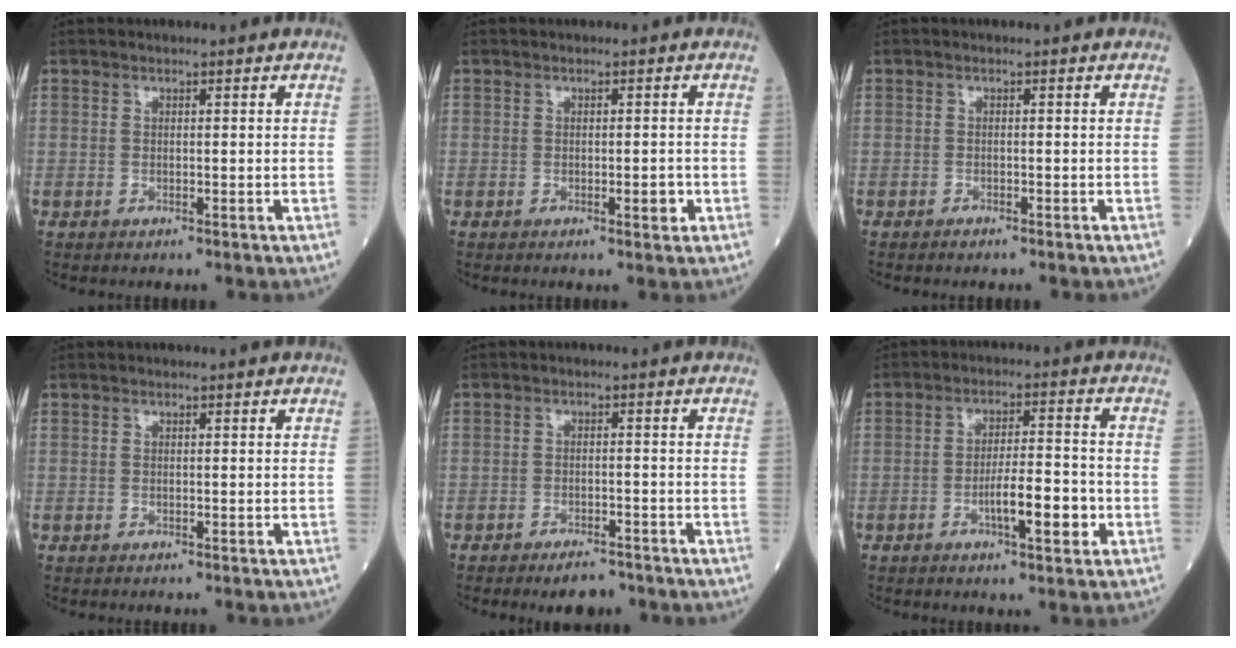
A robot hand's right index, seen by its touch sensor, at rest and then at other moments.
{"total": 1.7, "force": [-0.6, 0.5, 1.5], "torque": [-0.019, -0.001, -0.006]}
{"total": 0.7, "force": [-0.6, 0.2, 0.2], "torque": [-0.007, -0.001, -0.011]}
{"total": 0.0}
{"total": 3.8, "force": [-3.1, 1.3, 1.9], "torque": [-0.028, 0.000, -0.044]}
{"total": 7.0, "force": [-2.5, 1.3, 6.4], "torque": [-0.106, 0.003, -0.039]}